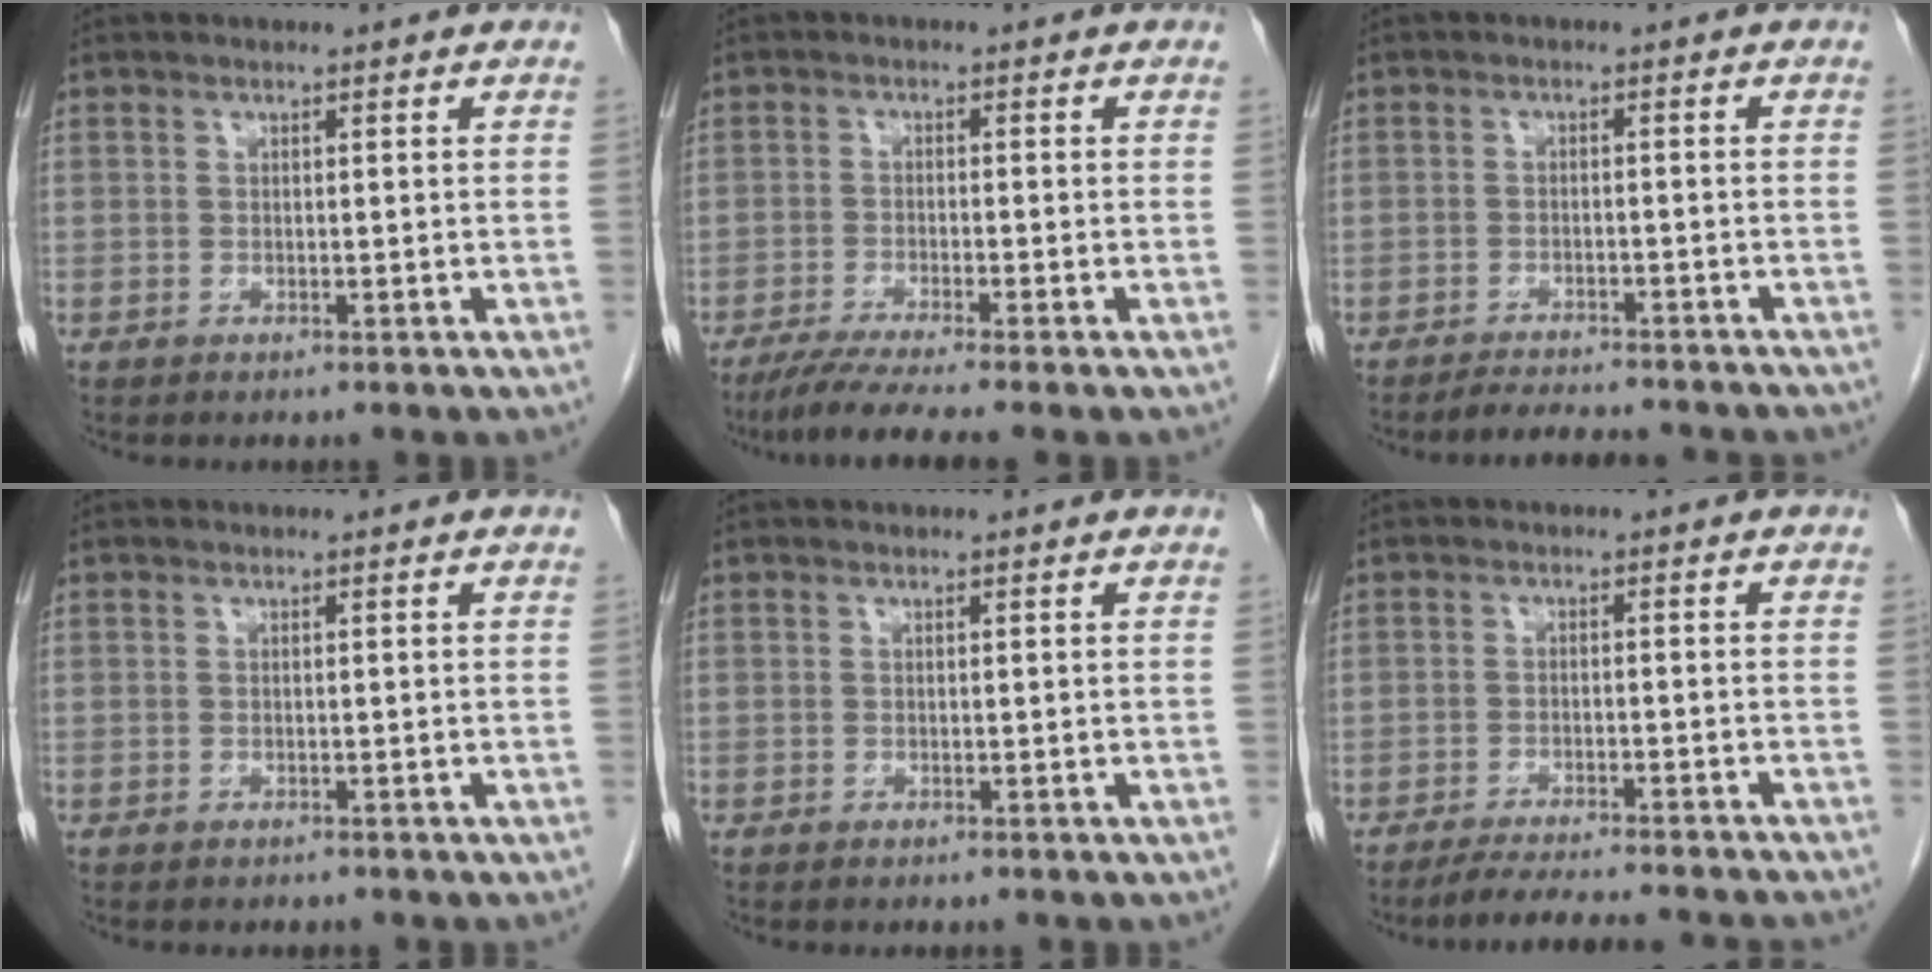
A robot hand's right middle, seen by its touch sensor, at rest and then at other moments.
{"total": 6.6, "force": [-5.3, -0.9, 3.9], "torque": [-0.061, -0.021, -0.090]}
{"total": 8.4, "force": [-7.8, 1.4, 2.9], "torque": [-0.039, -0.006, -0.102]}
{"total": 1.5, "force": [-1.3, 0.6, 0.3], "torque": [-0.011, -0.002, -0.014]}
{"total": 0.0}
{"total": 12.3, "force": [-11.3, 0.9, 4.9], "torque": [-0.064, -0.013, -0.150]}